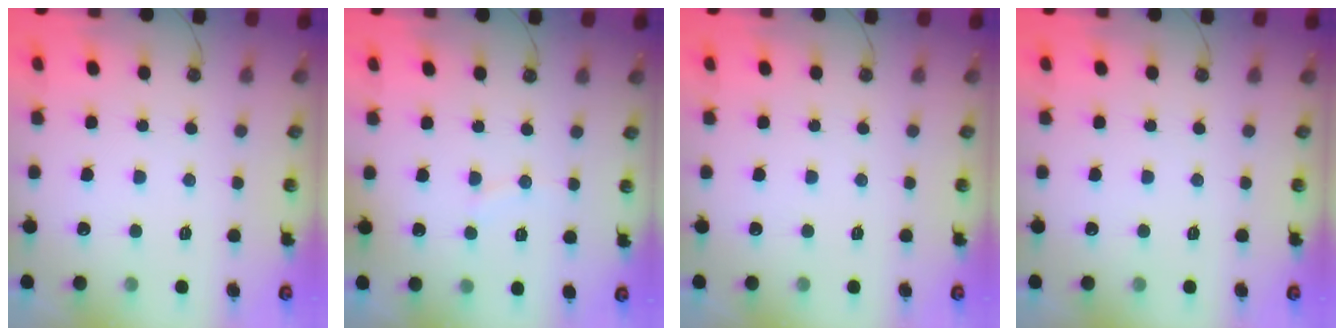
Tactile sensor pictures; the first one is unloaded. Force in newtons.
{"total": 3.4, "press": 3.4, "slide": 0.4}
{"total": 0.0}
{"total": 0.0}